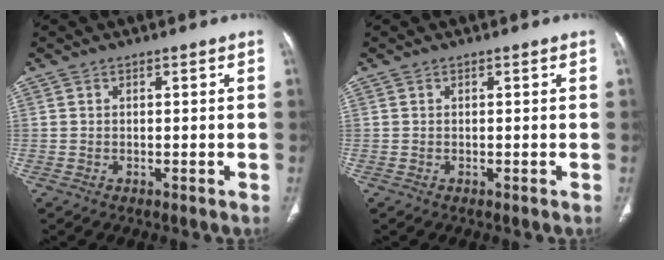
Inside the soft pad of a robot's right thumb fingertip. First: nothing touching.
{"total": 0.0}